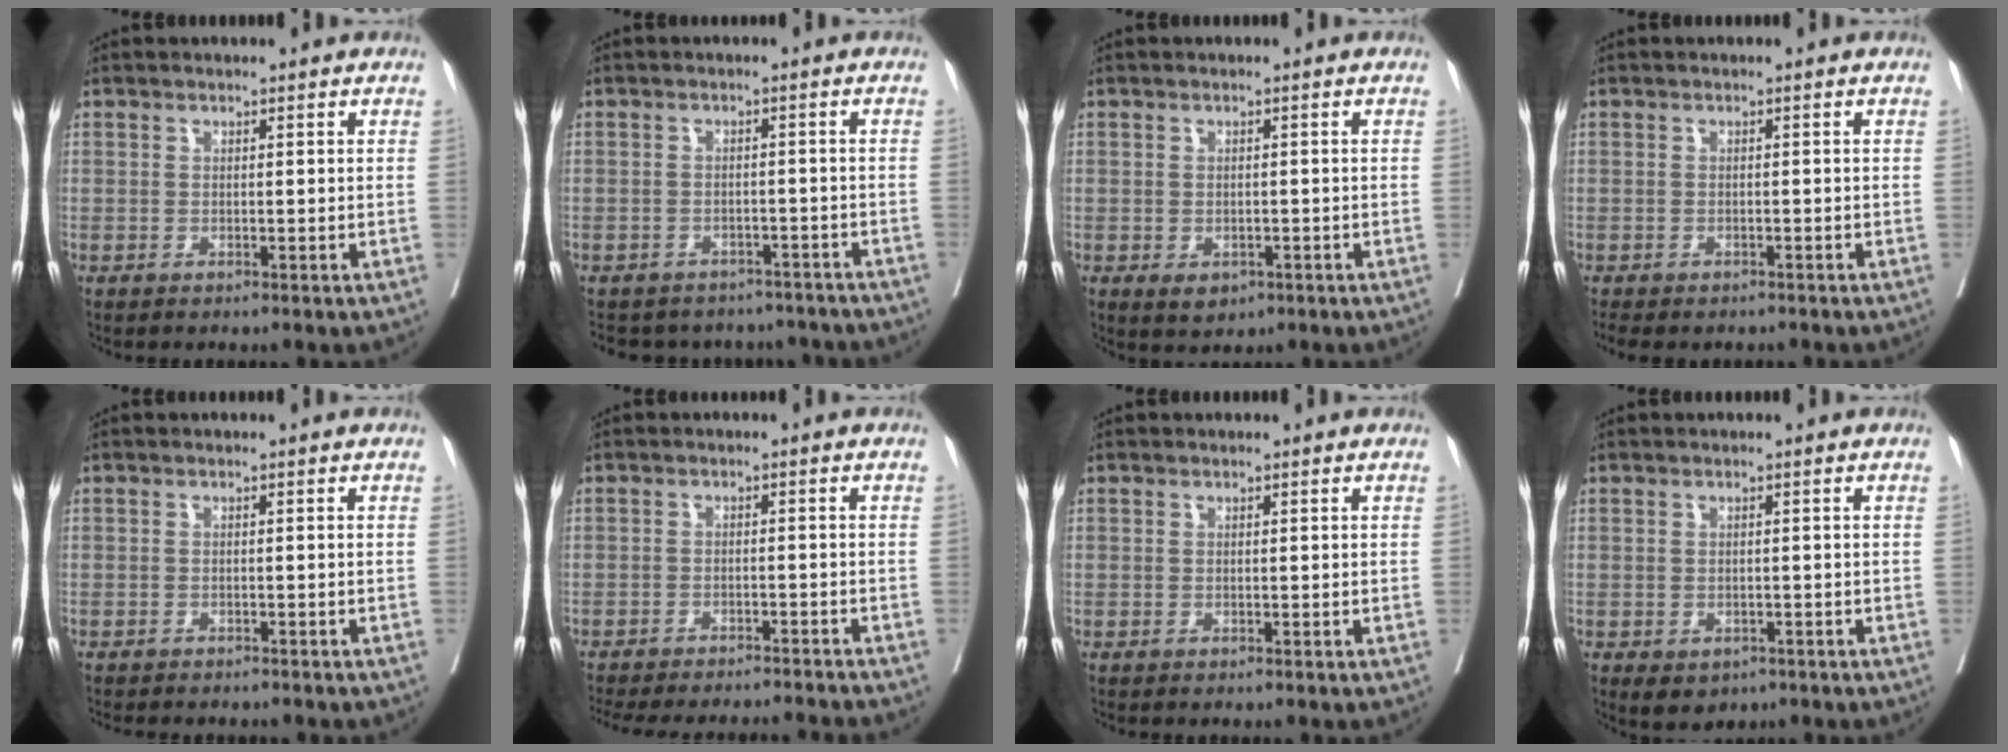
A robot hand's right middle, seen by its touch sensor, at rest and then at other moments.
{"total": 12.2, "force": [-11.0, 5.0, 2.0], "torque": [-0.034, 0.015, -0.117]}
{"total": 2.7, "force": [-1.2, 1.8, 1.6], "torque": [-0.020, -0.002, -0.006]}
{"total": 5.2, "force": [-4.4, 2.0, 1.9], "torque": [-0.025, -0.005, -0.058]}
{"total": 6.8, "force": [-6.0, 1.6, 2.6], "torque": [-0.031, -0.007, -0.074]}
{"total": 15.7, "force": [-14.8, 0.9, 5.2], "torque": [-0.099, -0.020, -0.199]}
{"total": 0.0}
{"total": 4.0, "force": [-2.3, 2.7, 1.7], "torque": [-0.018, -0.003, -0.025]}